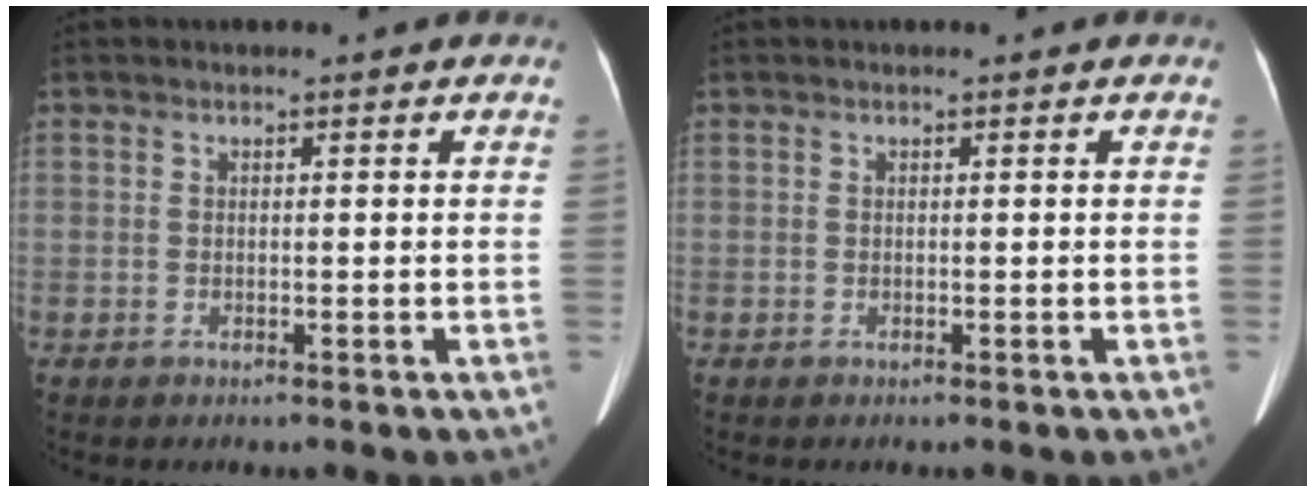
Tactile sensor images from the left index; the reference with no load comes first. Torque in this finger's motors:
{"motor_torque": [-0.02, 0.01, 0.00, 0.00]}